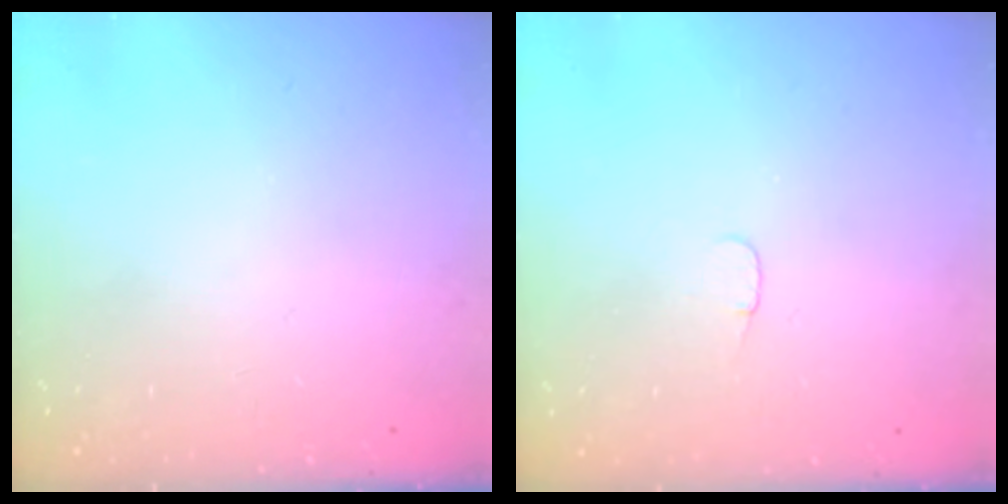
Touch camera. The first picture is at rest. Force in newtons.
{"total": 3.1, "press": 3.1, "slide": 0.3}